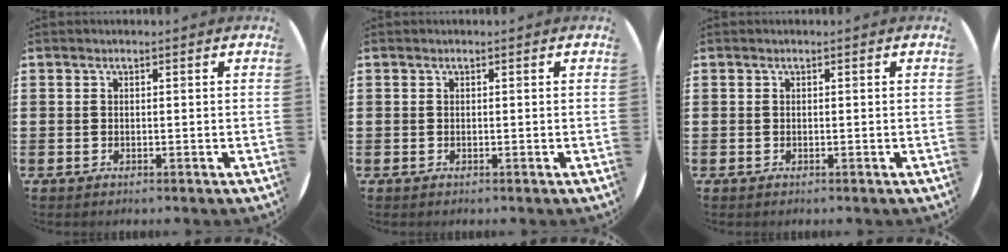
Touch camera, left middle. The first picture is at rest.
{"total": 0.0}
{"total": 0.0}